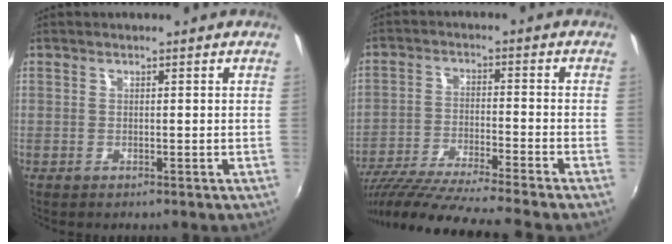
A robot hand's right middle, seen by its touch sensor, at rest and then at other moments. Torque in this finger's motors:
{"motor_torque": [0.98, -1.16, 0.33, 0.14]}